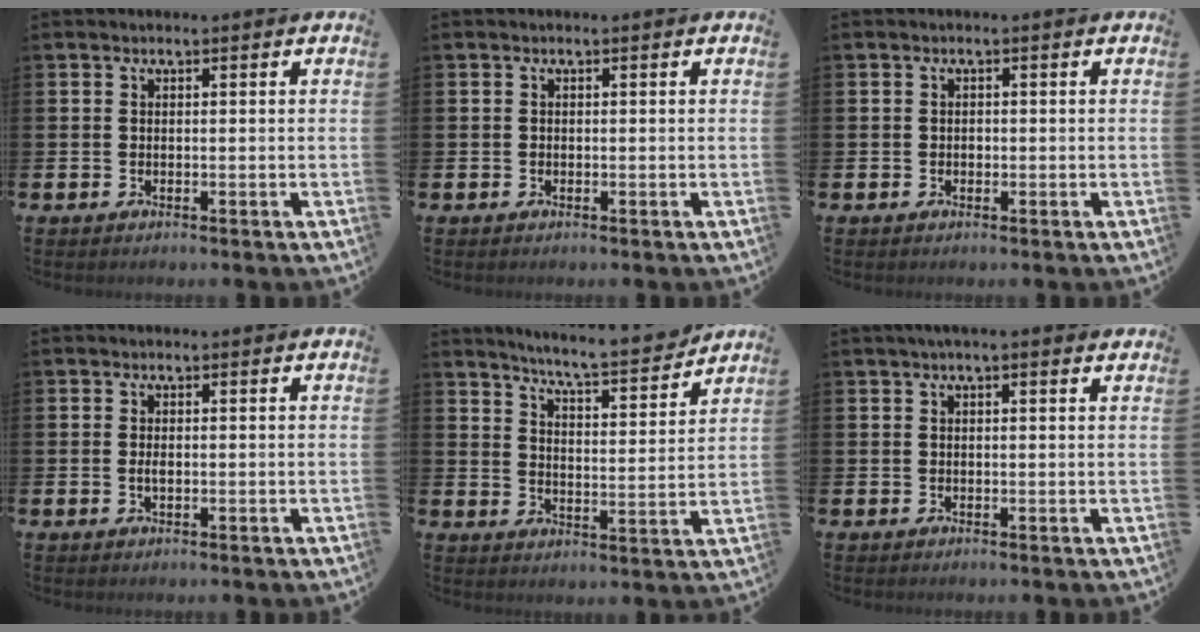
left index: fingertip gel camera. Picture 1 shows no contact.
{"total": 0.0}
{"total": 0.6, "force": [-0.1, 0.6, 0.1], "torque": [-0.006, 0.006, -0.003]}
{"total": 1.1, "force": [-0.1, 0.5, 1.0], "torque": [-0.014, 0.001, -0.003]}
{"total": 7.1, "force": [6.8, -0.1, 1.8], "torque": [-0.047, -0.056, 0.114]}
{"total": 1.5, "force": [1.2, 0.1, 1.0], "torque": [-0.008, -0.001, 0.018]}